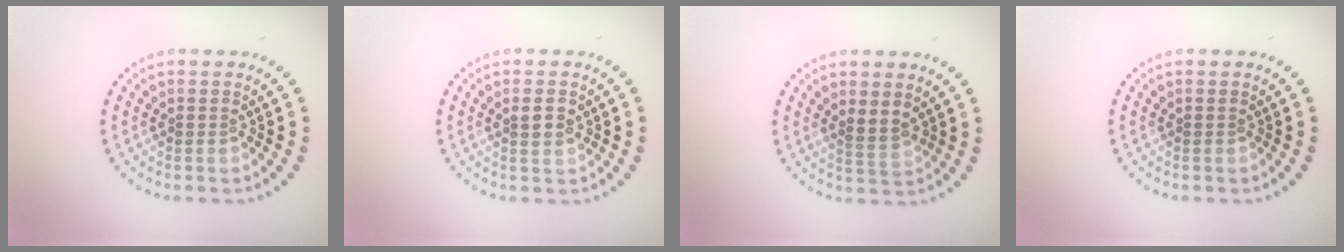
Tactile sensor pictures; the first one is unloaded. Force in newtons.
{"total": 1.6, "press": 1.6, "slide": 0.2}
{"total": 1.7, "press": 1.4, "slide": 0.9}
{"total": 0.0}